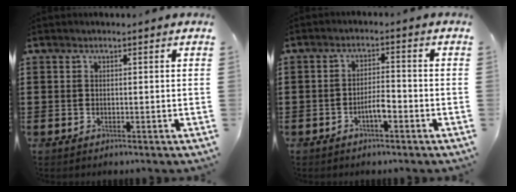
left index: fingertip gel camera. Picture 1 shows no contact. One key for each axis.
{"total": 3.3, "fx": -1.7, "fy": 0.9, "fz": 2.7, "tx": -0.055, "ty": 0.005, "tz": -0.035}